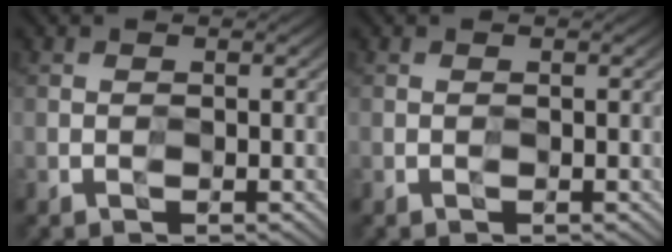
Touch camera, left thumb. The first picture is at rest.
{"total": 0.0}